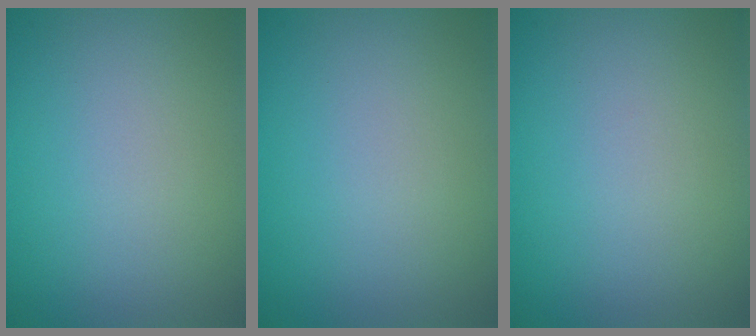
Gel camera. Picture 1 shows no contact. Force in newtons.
{"total": 0.0}
{"total": 0.0}